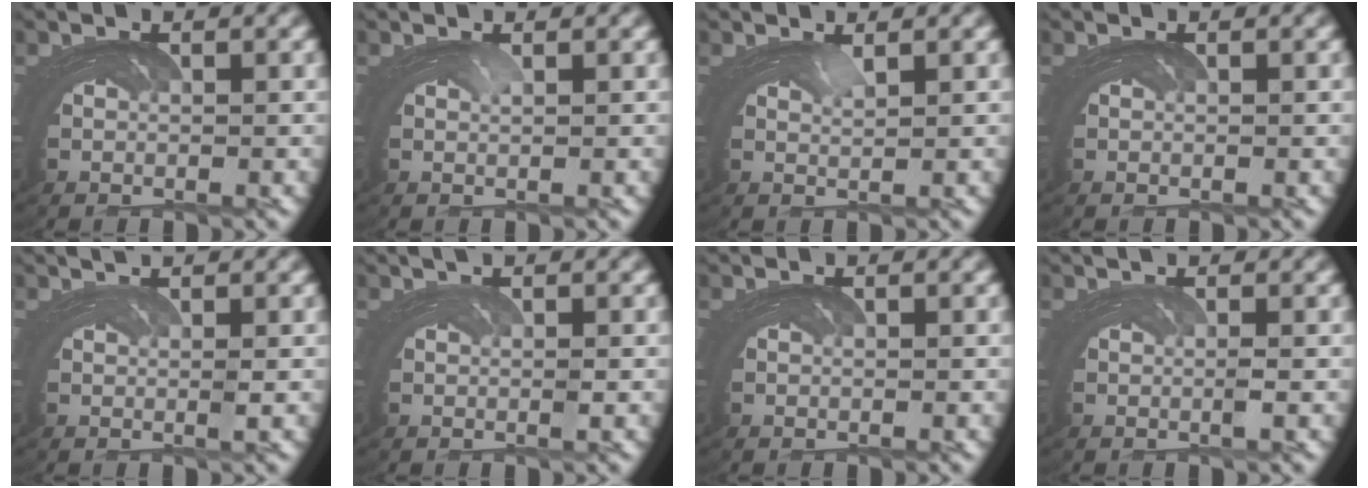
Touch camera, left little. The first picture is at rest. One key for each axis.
{"total": 2.3, "fx": 0.3, "fy": -1.5, "fz": -1.7, "tx": 0.041, "ty": 0.005, "tz": 0.002}
{"total": 2.9, "fx": 1.2, "fy": -2.0, "fz": -1.6, "tx": 0.035, "ty": 0.007, "tz": 0.015}
{"total": 0.0}
{"total": 2.0, "fx": 1.2, "fy": -1.4, "fz": -0.6, "tx": 0.021, "ty": 0.011, "tz": 0.013}
{"total": 1.5, "fx": 0.7, "fy": -1.1, "fz": -0.8, "tx": 0.021, "ty": 0.011, "tz": 0.004}
{"total": 0.0}
{"total": 1.6, "fx": 0.4, "fy": -1.3, "fz": -0.9, "tx": 0.020, "ty": 0.007, "tz": -0.001}